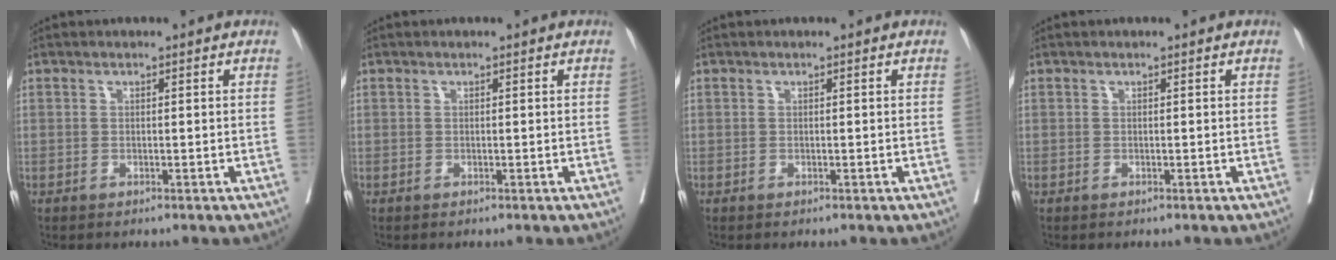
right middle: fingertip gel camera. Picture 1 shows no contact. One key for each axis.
{"total": 0.0}
{"total": 0.0}
{"total": 0.0}